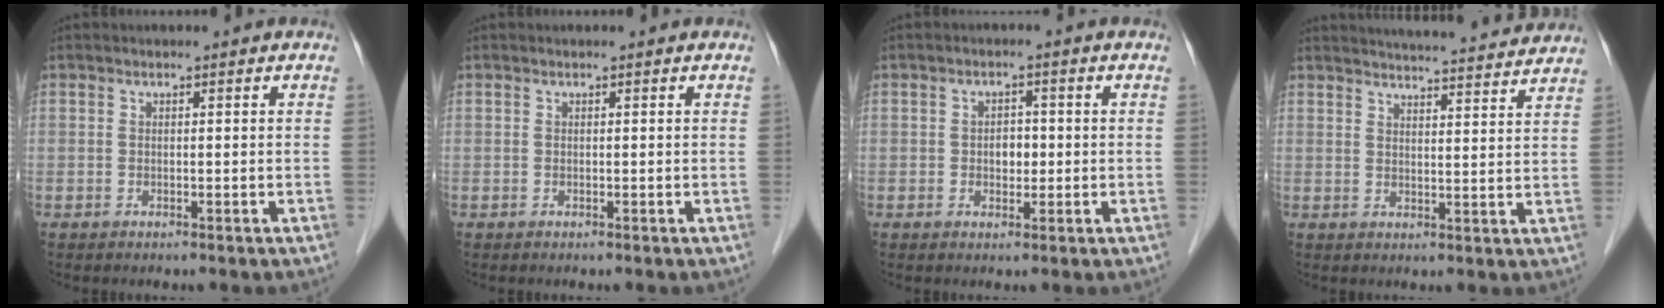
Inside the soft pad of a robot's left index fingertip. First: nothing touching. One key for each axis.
{"total": 0.0}
{"total": 2.5, "fx": -0.2, "fy": 1.7, "fz": 1.8, "tx": -0.026, "ty": 0.006, "tz": 0.000}
{"total": 16.7, "fx": 16.0, "fy": 0.9, "fz": 4.9, "tx": -0.071, "ty": 0.000, "tz": 0.201}